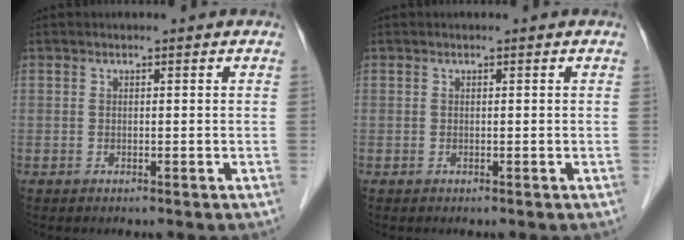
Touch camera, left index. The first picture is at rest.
{"total": 0.0}